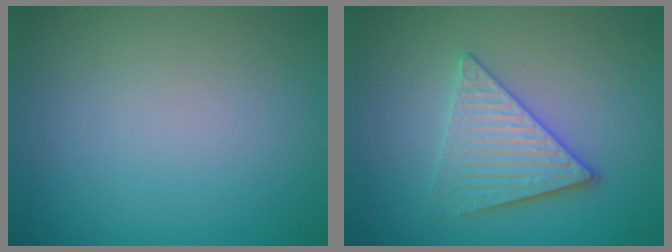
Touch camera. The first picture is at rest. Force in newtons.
{"total": 3.9, "press": 3.5, "slide": 1.7}